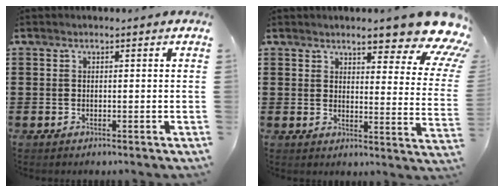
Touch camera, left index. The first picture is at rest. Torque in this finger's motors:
{"motor_torque": [1.45, -0.69, 0.73, 0.17]}